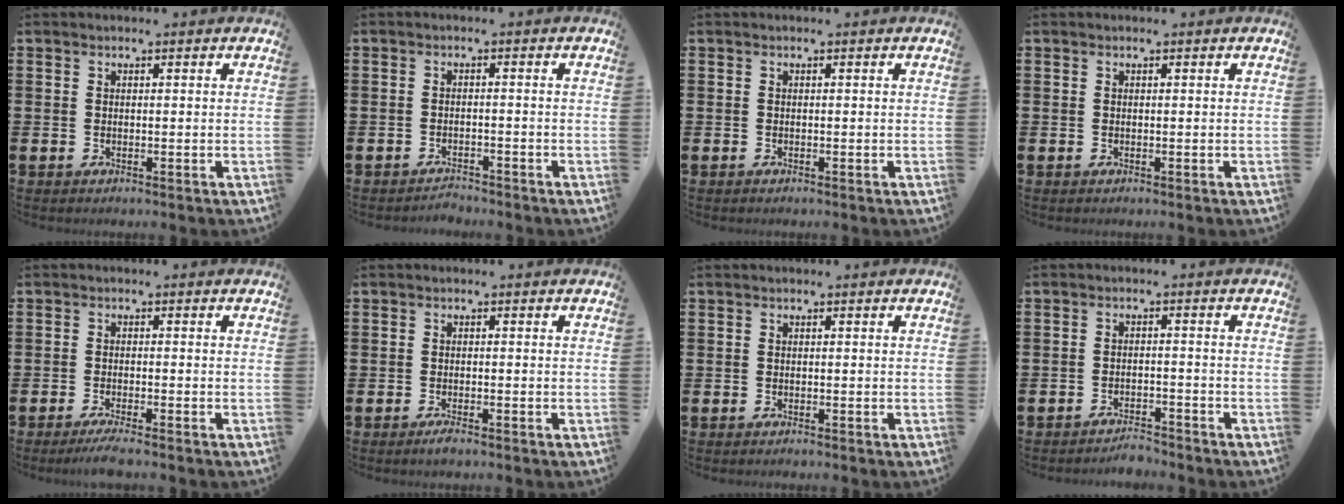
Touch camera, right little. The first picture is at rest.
{"total": 1.5, "force": [-1.5, 0.1, 0.0], "torque": [-0.004, 0.004, -0.032]}
{"total": 0.0}
{"total": 0.0}
{"total": 2.1, "force": [-1.5, 0.1, 1.5], "torque": [-0.024, 0.002, -0.027]}
{"total": 1.3, "force": [-0.8, 0.3, 0.9], "torque": [-0.010, -0.004, -0.018]}
{"total": 0.0}
{"total": 2.2, "force": [-2.2, 0.2, 0.1], "torque": [-0.009, 0.005, -0.048]}